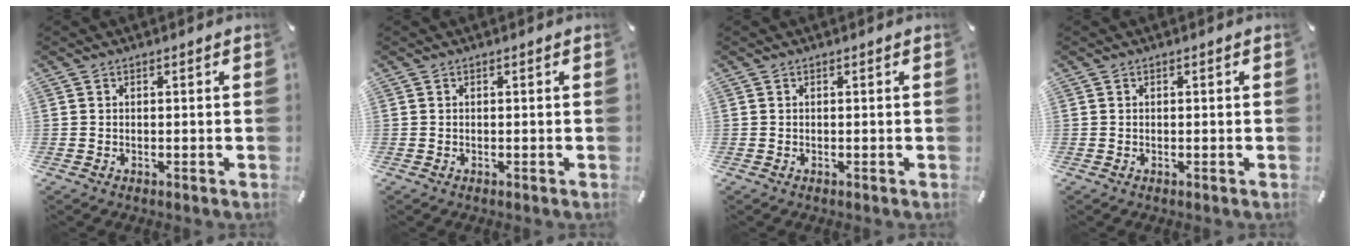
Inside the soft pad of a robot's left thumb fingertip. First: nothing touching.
{"total": 0.0}
{"total": 0.0}
{"total": 0.0}